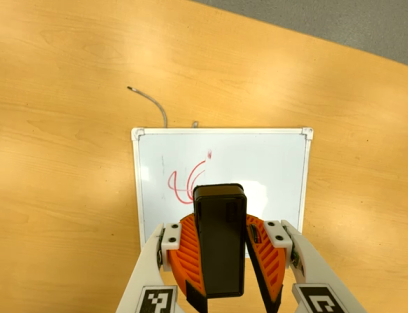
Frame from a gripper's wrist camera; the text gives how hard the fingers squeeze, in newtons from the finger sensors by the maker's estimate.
{"total": 9.6, "left": 10.4, "right": 8.7}